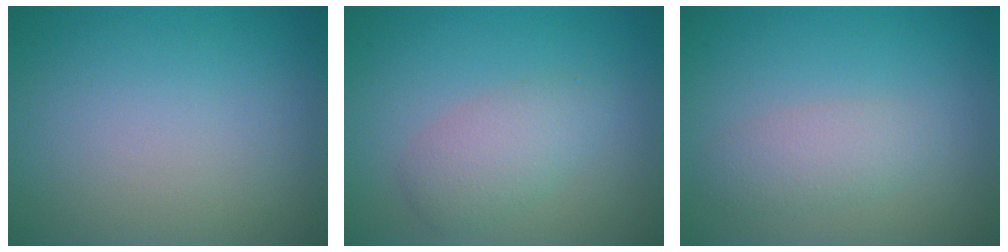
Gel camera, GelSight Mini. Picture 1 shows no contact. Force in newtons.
{"total": 2.9, "press": 2.9, "slide": 0.1}
{"total": 2.3, "press": 2.3, "slide": 0.1}